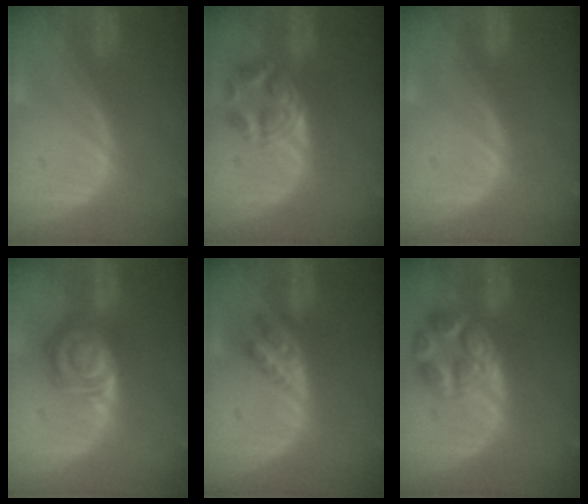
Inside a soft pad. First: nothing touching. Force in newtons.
{"total": 5.7, "press": 5.1, "slide": 2.4}
{"total": 0.0}
{"total": 8.1, "press": 7.1, "slide": 4.0}
{"total": 4.5, "press": 3.9, "slide": 2.2}
{"total": 7.8, "press": 7.0, "slide": 3.5}